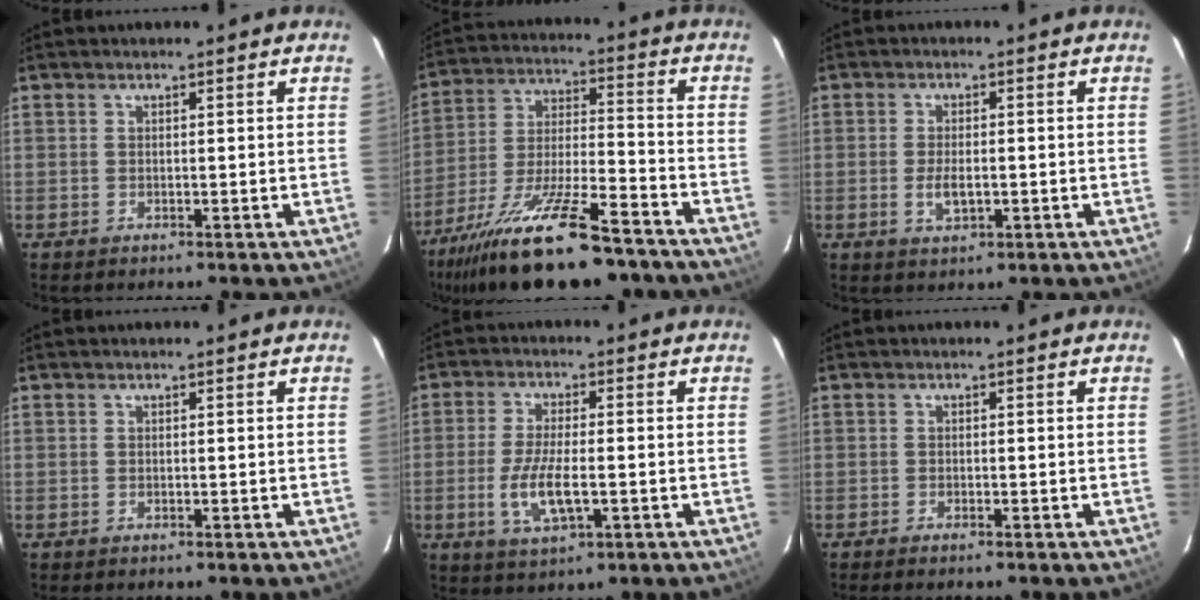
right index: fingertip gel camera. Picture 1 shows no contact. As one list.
[{"total": 22.5, "force": [-16.9, 5.4, 14.0], "torque": [-0.272, -0.039, -0.276]}, {"total": 4.0, "force": [-0.9, 2.0, 3.3], "torque": [-0.066, -0.006, -0.015]}, {"total": 0.0}, {"total": 8.2, "force": [-2.1, 2.8, 7.4], "torque": [-0.153, -0.012, -0.039]}, {"total": 1.1, "force": [-0.9, 0.1, 0.5], "torque": [-0.014, -0.002, -0.018]}]